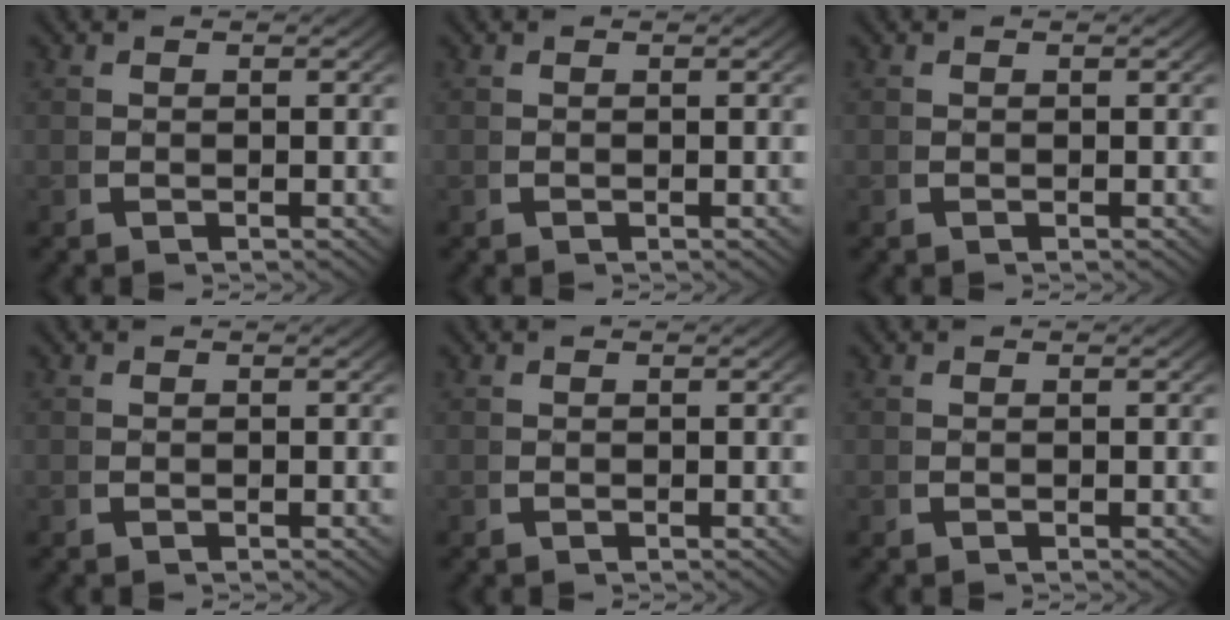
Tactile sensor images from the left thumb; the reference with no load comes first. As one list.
[{"total": 0.0}, {"total": 0.0}, {"total": 0.0}, {"total": 0.0}, {"total": 0.0}]